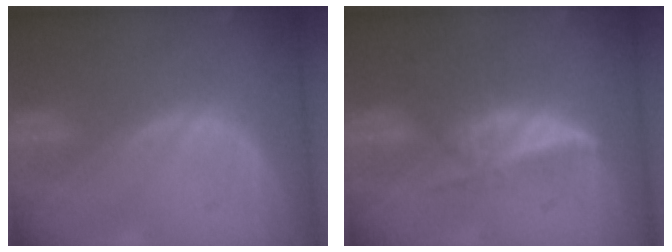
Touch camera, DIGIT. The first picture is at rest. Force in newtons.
{"total": 6.0, "press": 5.2, "slide": 2.9}